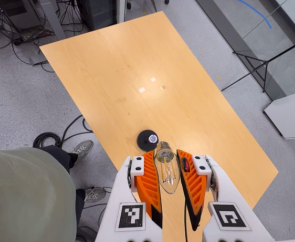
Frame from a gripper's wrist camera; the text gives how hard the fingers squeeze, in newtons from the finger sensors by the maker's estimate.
{"total": 20.5, "left": 23.0, "right": 18.0}